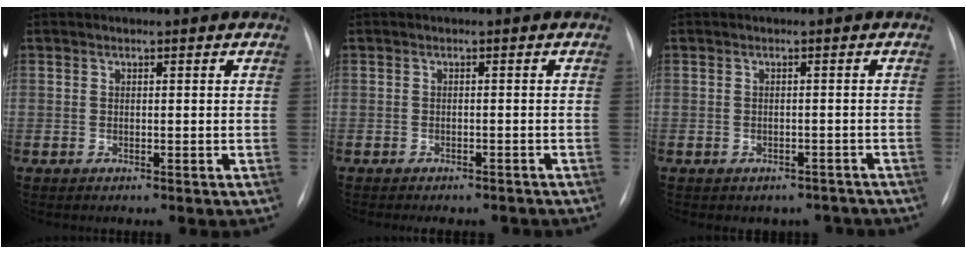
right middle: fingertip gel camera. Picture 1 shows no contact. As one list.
[{"total": 6.6, "force": [-5.8, 2.4, 2.2], "torque": [-0.021, 0.004, -0.063]}, {"total": 4.8, "force": [-4.0, 2.6, 0.3], "torque": [0.006, 0.020, -0.043]}]